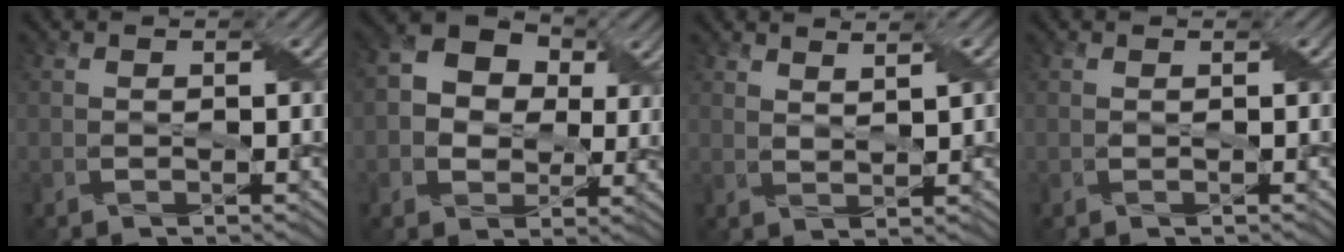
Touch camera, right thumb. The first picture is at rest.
{"total": 8.7, "force": [2.1, 6.7, 5.1], "torque": [-0.119, 0.006, 0.025]}
{"total": 2.3, "force": [1.9, 0.1, 1.3], "torque": [-0.025, -0.003, 0.039]}
{"total": 0.0}